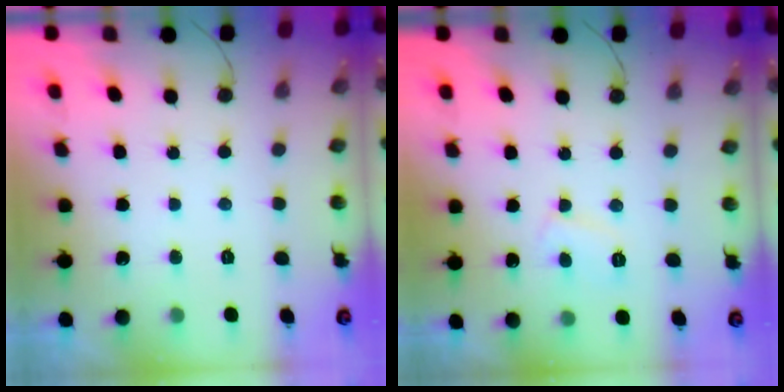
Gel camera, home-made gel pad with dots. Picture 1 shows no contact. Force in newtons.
{"total": 5.4, "press": 5.4, "slide": 0.4}